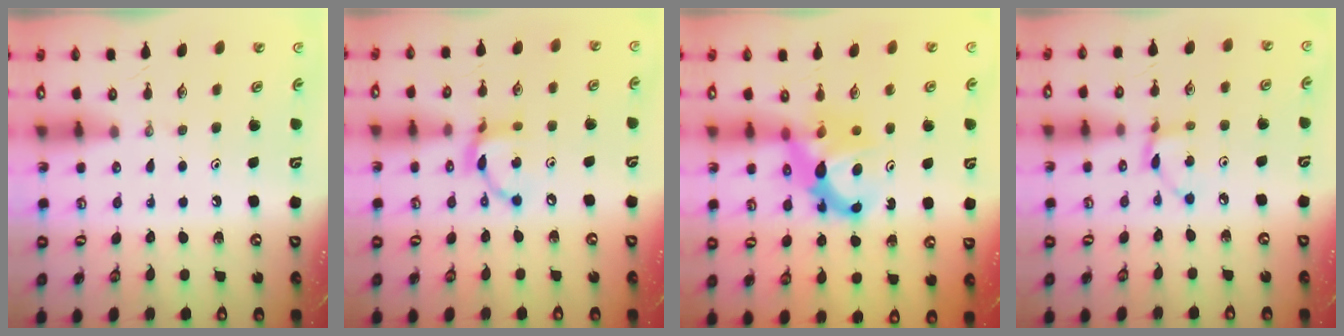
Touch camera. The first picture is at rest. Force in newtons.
{"total": 11.7, "press": 11.7, "slide": 0.9}
{"total": 7.4, "press": 7.4, "slide": 0.5}
{"total": 4.1, "press": 4.1, "slide": 0.2}